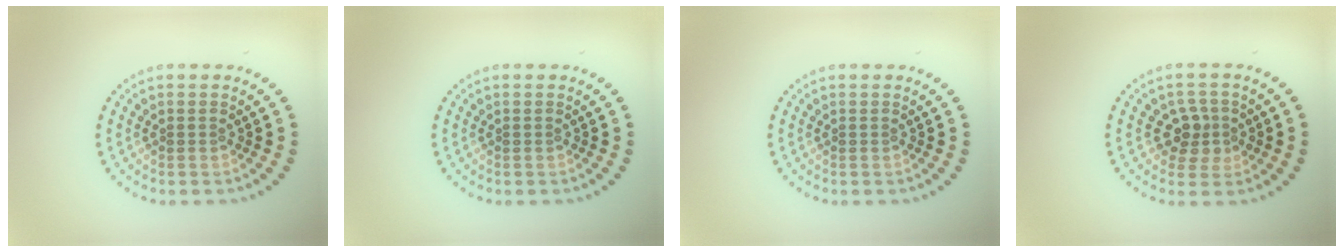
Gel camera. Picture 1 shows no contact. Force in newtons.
{"total": 0.0}
{"total": 0.0}
{"total": 2.6, "press": 2.4, "slide": 1.2}